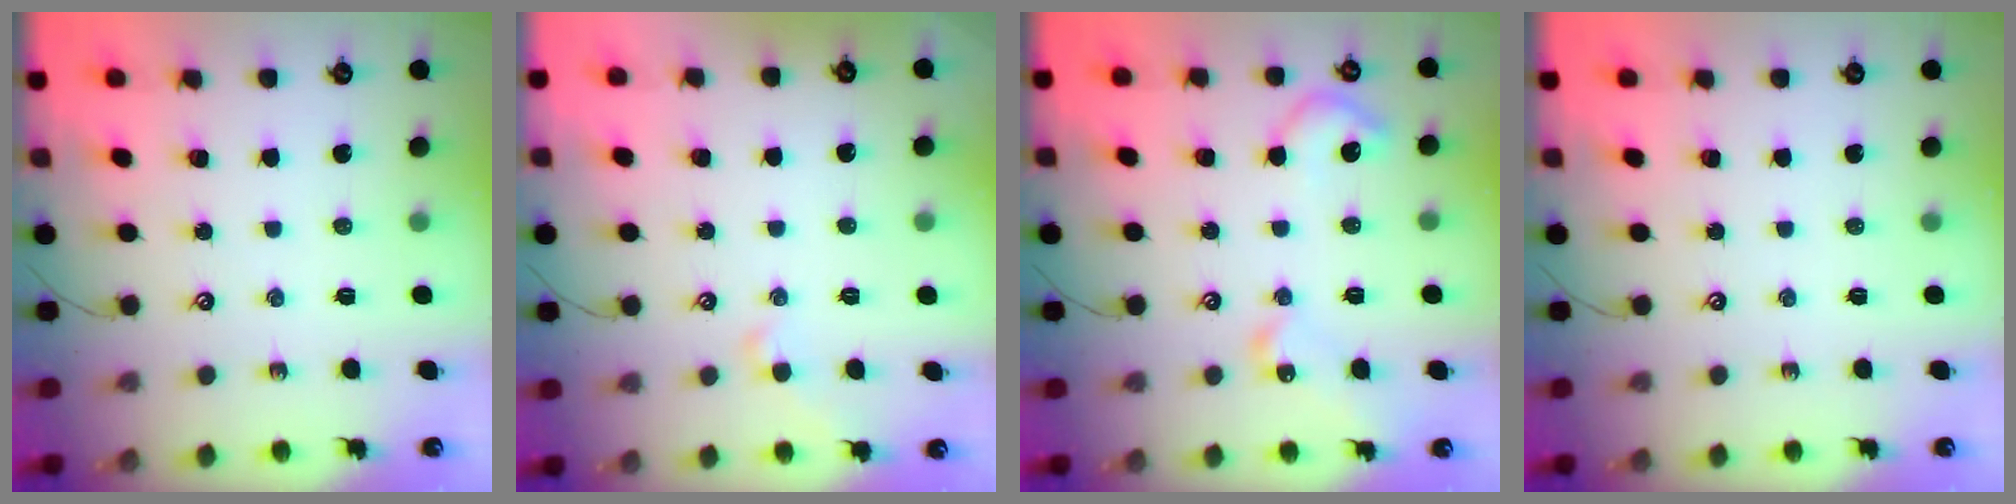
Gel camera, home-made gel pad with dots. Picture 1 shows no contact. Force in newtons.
{"total": 1.0, "press": 0.9, "slide": 0.3}
{"total": 9.9, "press": 9.9, "slide": 0.9}
{"total": 0.0}